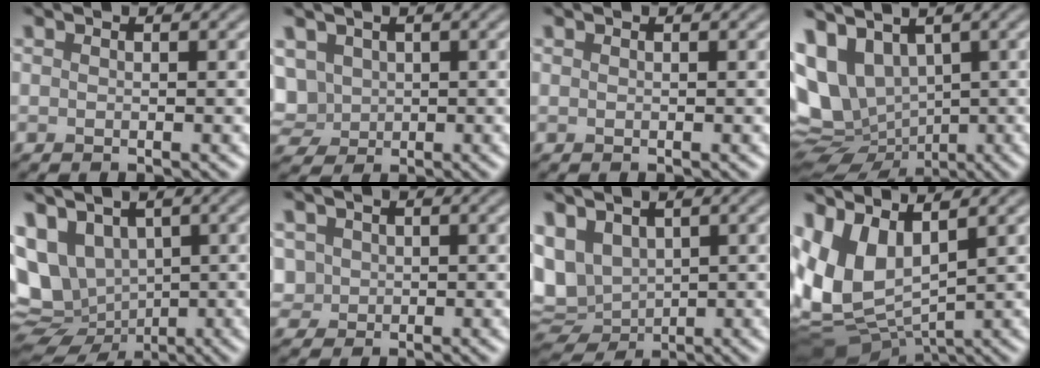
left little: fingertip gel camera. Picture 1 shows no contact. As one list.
[{"total": 5.4, "force": [0.6, 4.6, 2.9], "torque": [-0.078, 0.009, 0.011]}, {"total": 0.0}, {"total": 10.7, "force": [0.9, 7.8, 7.3], "torque": [-0.161, -0.026, 0.049]}, {"total": 10.1, "force": [0.9, 7.8, 6.3], "torque": [-0.128, -0.009, 0.040]}, {"total": 2.1, "force": [0.4, 2.0, 0.6], "torque": [-0.013, 0.000, 0.009]}, {"total": 6.7, "force": [1.8, 4.8, 4.3], "torque": [-0.096, -0.005, 0.042]}, {"total": 8.4, "force": [2.5, 4.7, 6.5], "torque": [-0.155, -0.011, 0.057]}]